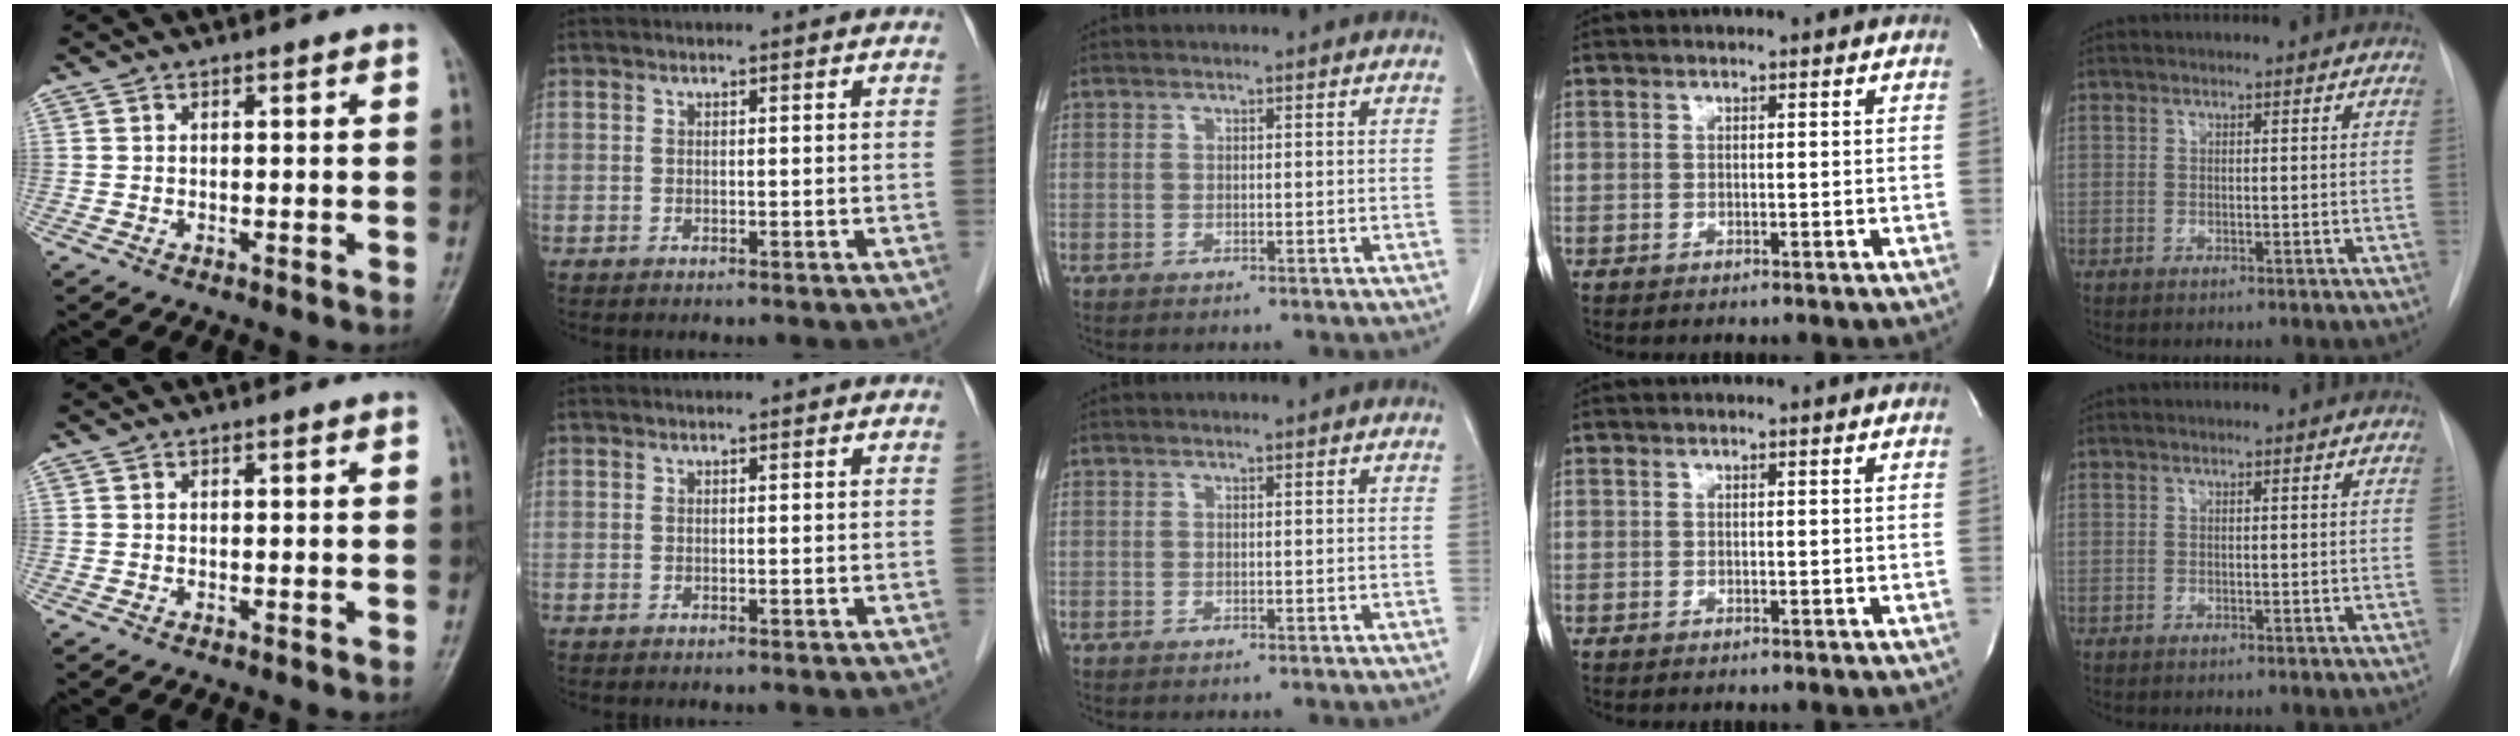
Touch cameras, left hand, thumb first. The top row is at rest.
{}